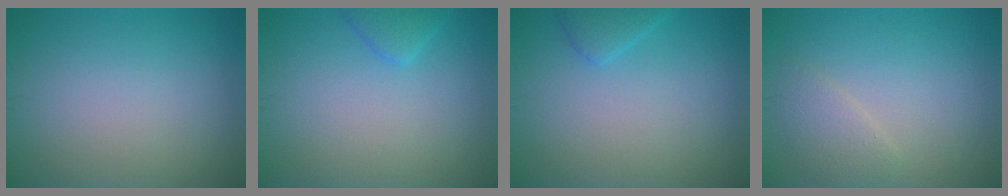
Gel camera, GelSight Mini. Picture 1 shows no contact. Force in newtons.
{"total": 1.8, "press": 1.8, "slide": 0.1}
{"total": 1.7, "press": 1.7, "slide": 0.1}
{"total": 2.0, "press": 2.0, "slide": 0.2}